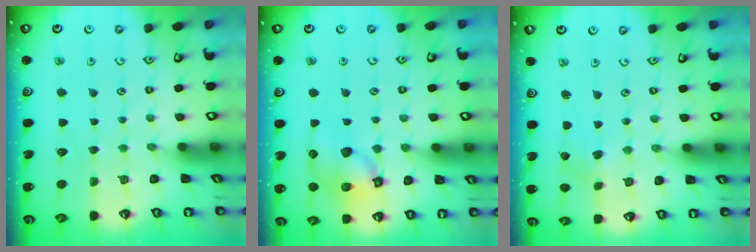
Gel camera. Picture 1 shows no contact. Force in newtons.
{"total": 11.7, "press": 11.5, "slide": 1.7}
{"total": 2.2, "press": 2.2, "slide": 0.2}